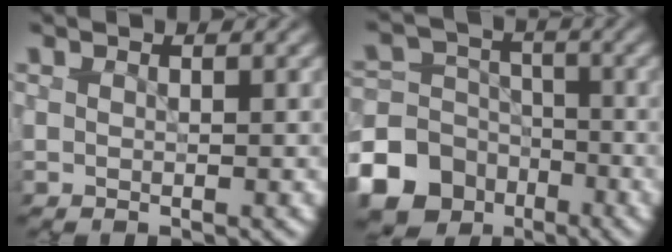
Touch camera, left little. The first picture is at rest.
{"total": 11.5, "force": [-6.0, 9.3, 3.0], "torque": [-0.073, -0.027, -0.124]}